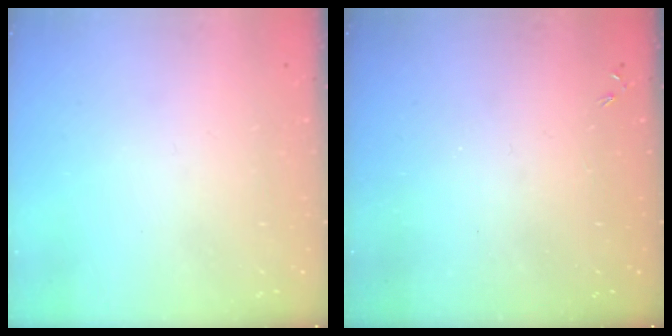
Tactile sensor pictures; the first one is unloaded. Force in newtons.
{"total": 0.0}